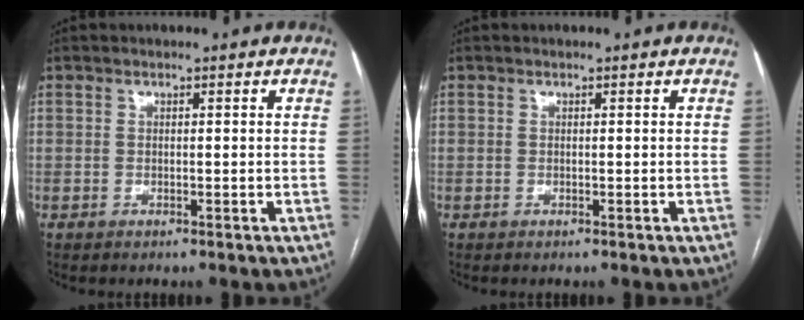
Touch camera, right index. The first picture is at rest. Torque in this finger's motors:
{"motor_torque": [0.00, 0.00, 0.00, 0.01]}